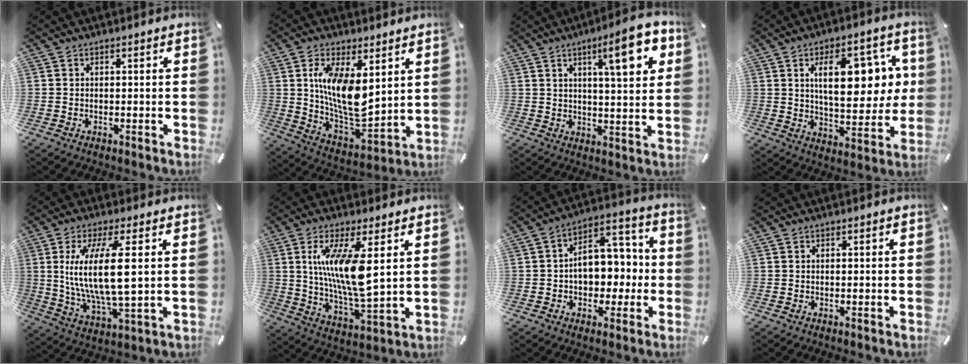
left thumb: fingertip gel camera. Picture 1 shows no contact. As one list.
[{"total": 13.3, "force": [4.7, 6.6, 10.6], "torque": [-0.206, -0.032, 0.081]}, {"total": 13.0, "force": [6.3, 3.5, 10.8], "torque": [-0.150, -0.023, 0.095]}, {"total": 16.3, "force": [4.6, 8.4, 13.3], "torque": [-0.186, 0.003, 0.072]}, {"total": 15.3, "force": [2.8, 4.3, 14.4], "torque": [-0.314, -0.014, 0.040]}, {"total": 14.0, "force": [3.7, 3.7, 13.0], "torque": [-0.263, -0.019, 0.057]}, {"total": 11.4, "force": [-0.6, 8.9, 7.2], "torque": [-0.086, 0.002, -0.008]}, {"total": 0.0}]